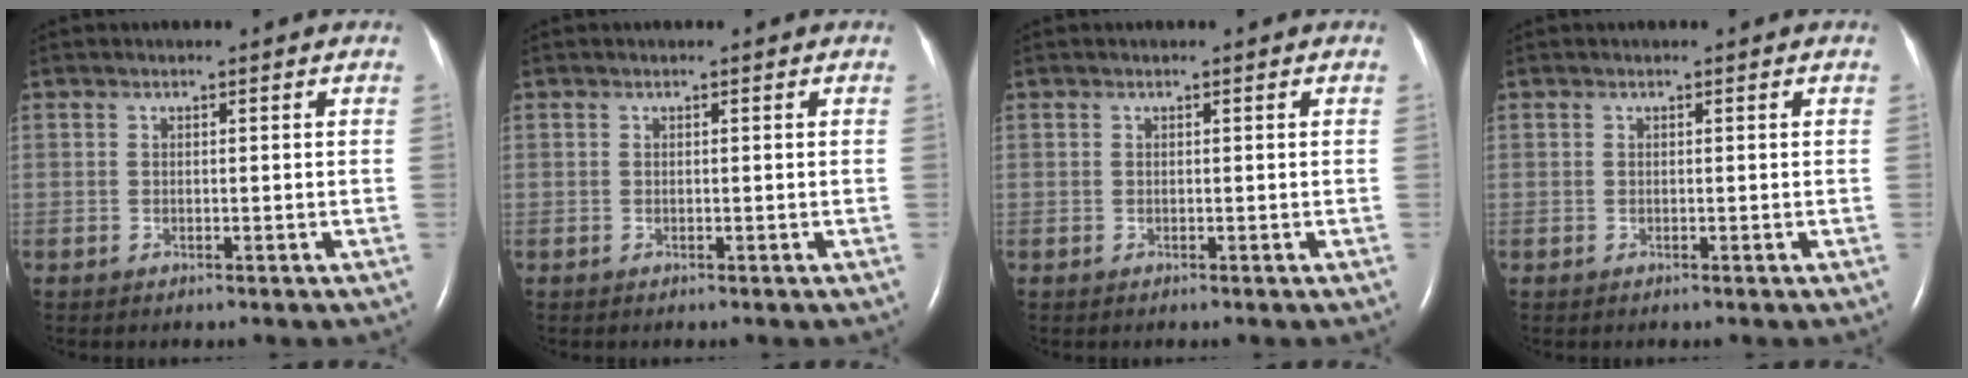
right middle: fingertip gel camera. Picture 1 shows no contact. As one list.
[{"total": 0.0}, {"total": 0.0}, {"total": 0.0}]